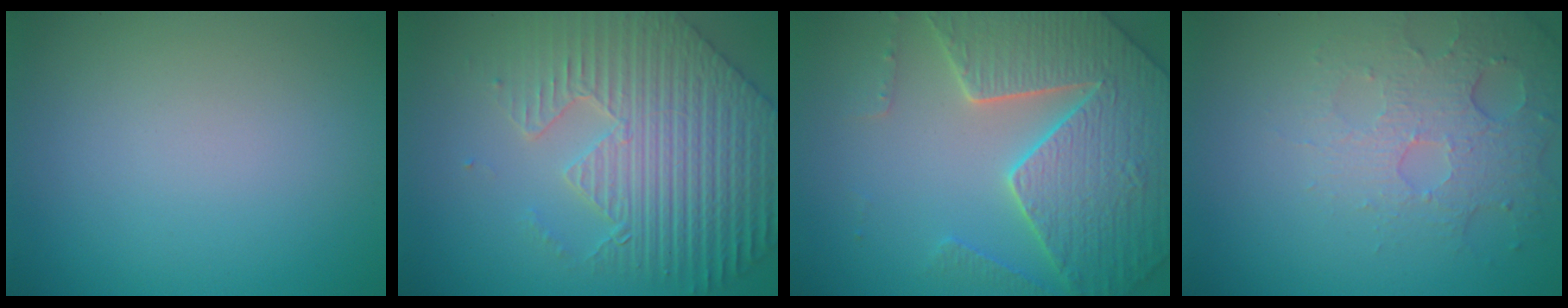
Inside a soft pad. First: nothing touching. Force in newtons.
{"total": 7.6, "press": 6.1, "slide": 4.5}
{"total": 7.4, "press": 7.2, "slide": 1.9}
{"total": 5.0, "press": 3.3, "slide": 3.8}